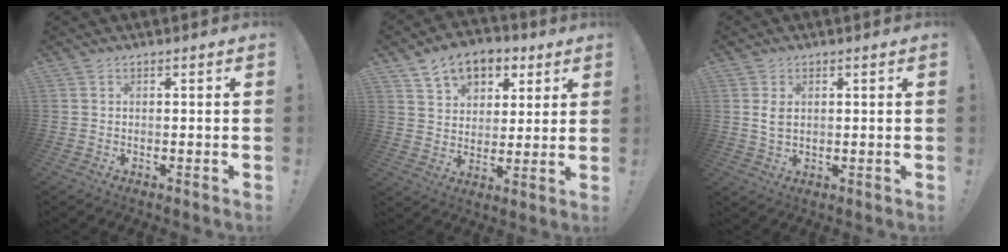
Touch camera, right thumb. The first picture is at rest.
{"total": 11.4, "force": [6.7, 7.8, 4.9], "torque": [-0.076, -0.036, 0.129]}
{"total": 3.4, "force": [0.9, 2.1, 2.5], "torque": [-0.043, -0.004, 0.013]}